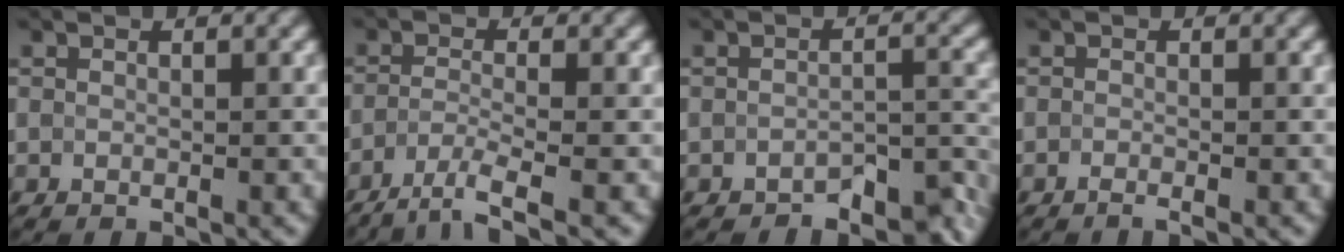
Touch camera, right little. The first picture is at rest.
{"total": 3.0, "force": [-2.7, 0.1, 1.4], "torque": [-0.027, -0.004, -0.059]}
{"total": 4.7, "force": [-4.3, 1.2, 1.3], "torque": [-0.014, -0.002, -0.058]}
{"total": 1.2, "force": [-1.2, -0.1, 0.2], "torque": [-0.002, -0.007, -0.021]}